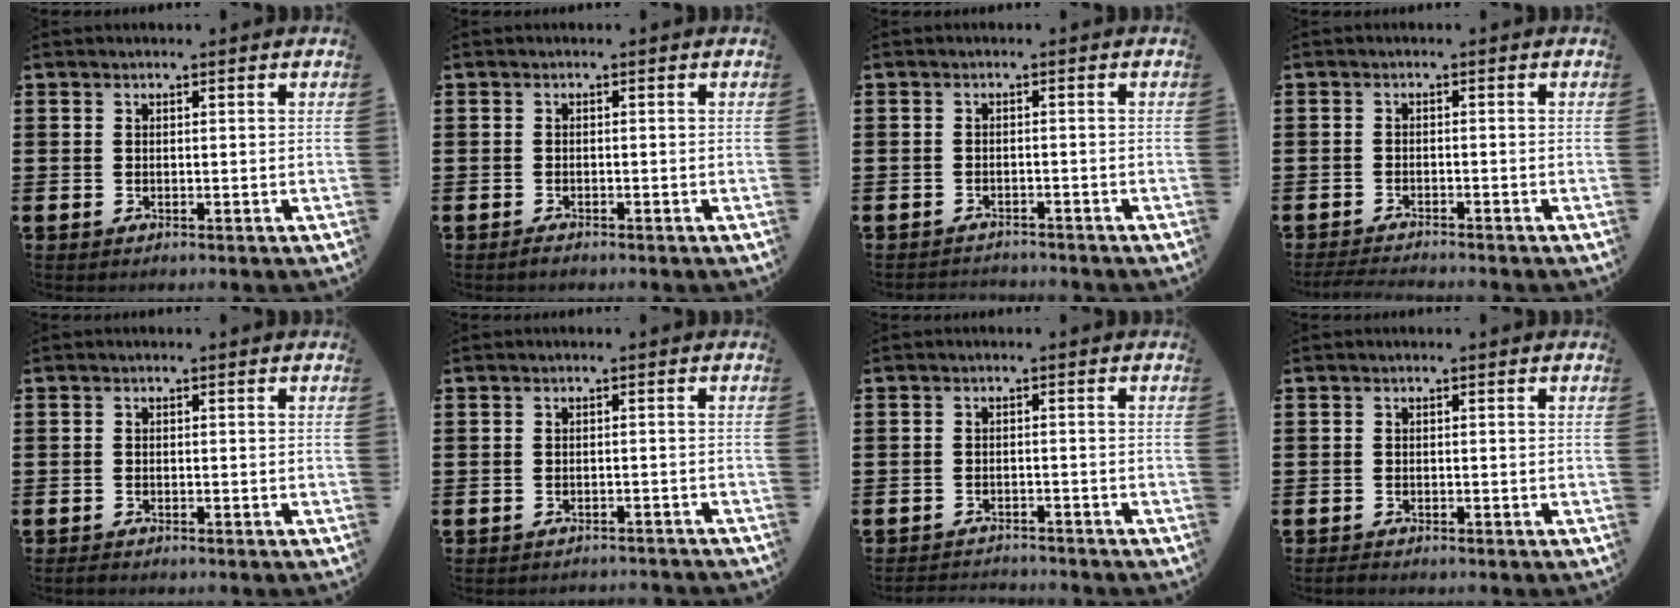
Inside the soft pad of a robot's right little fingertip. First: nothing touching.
{"total": 0.5, "force": [-0.4, 0.1, 0.2], "torque": [-0.006, -0.002, -0.009]}
{"total": 1.3, "force": [-1.3, 0.0, -0.1], "torque": [-0.002, 0.003, -0.028]}
{"total": 1.5, "force": [-1.4, -0.1, 0.3], "torque": [-0.004, 0.003, -0.029]}
{"total": 0.6, "force": [-0.6, 0.2, 0.1], "torque": [-0.004, 0.000, -0.012]}
{"total": 1.1, "force": [-1.1, -0.1, -0.2], "torque": [0.000, 0.003, -0.024]}
{"total": 1.8, "force": [-1.8, 0.0, -0.2], "torque": [-0.003, 0.003, -0.039]}
{"total": 0.6, "force": [-0.6, 0.2, 0.3], "torque": [-0.007, 0.000, -0.012]}